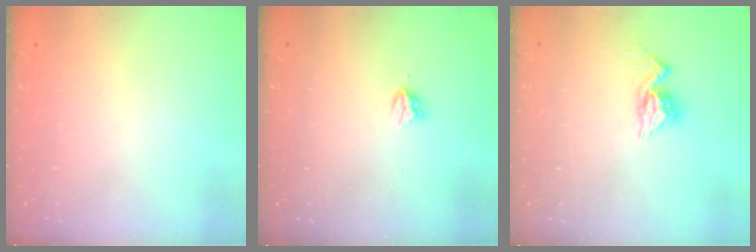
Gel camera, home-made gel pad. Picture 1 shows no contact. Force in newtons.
{"total": 2.9, "press": 2.9, "slide": 0.5}
{"total": 9.3, "press": 9.3, "slide": 0.6}